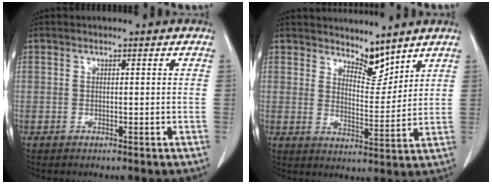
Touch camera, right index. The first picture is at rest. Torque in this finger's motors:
{"motor_torque": [-0.29, 0.47, -0.01, 0.00]}